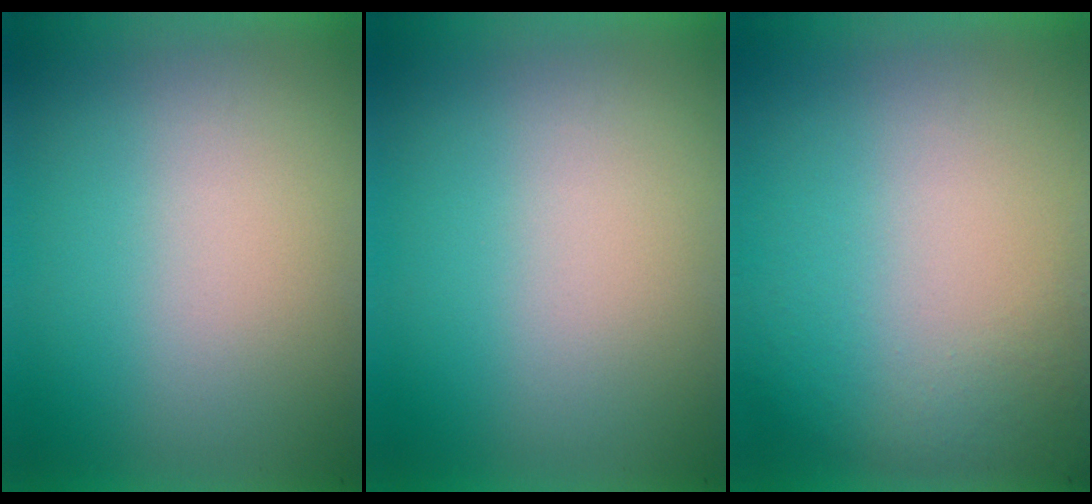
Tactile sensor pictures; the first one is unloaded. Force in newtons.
{"total": 0.0}
{"total": 5.9}